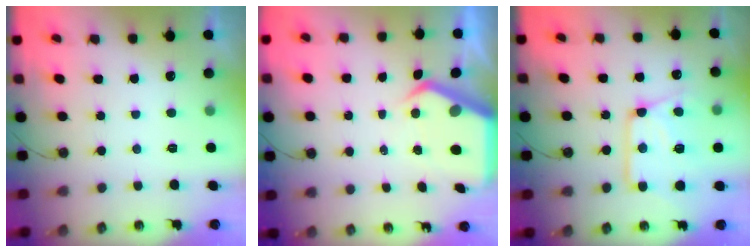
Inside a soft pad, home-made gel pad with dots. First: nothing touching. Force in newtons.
{"total": 6.0, "press": 6.0, "slide": 0.7}
{"total": 14.8, "press": 14.8, "slide": 1.0}